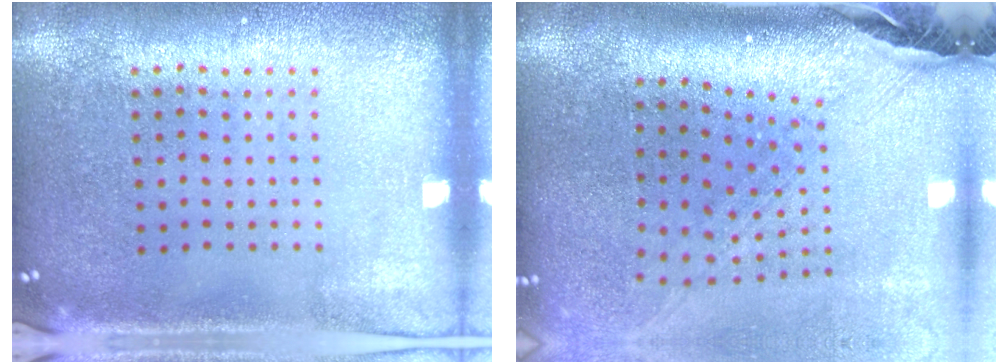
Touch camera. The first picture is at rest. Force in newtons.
{"total": 2.5, "press": 1.7, "slide": 1.8}